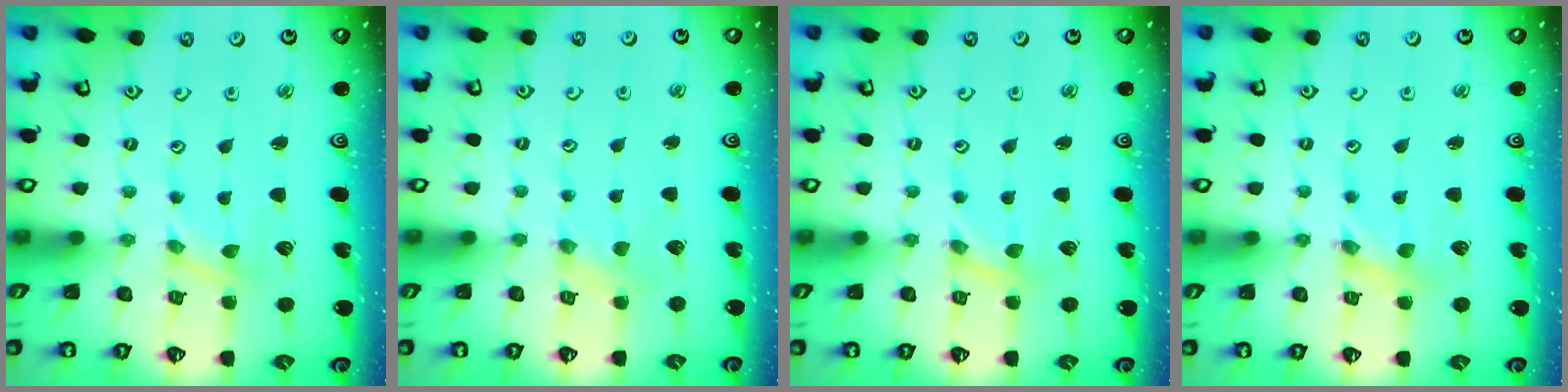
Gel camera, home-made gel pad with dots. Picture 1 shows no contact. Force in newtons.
{"total": 0.0}
{"total": 0.0}
{"total": 1.2, "press": 1.2, "slide": 0.3}